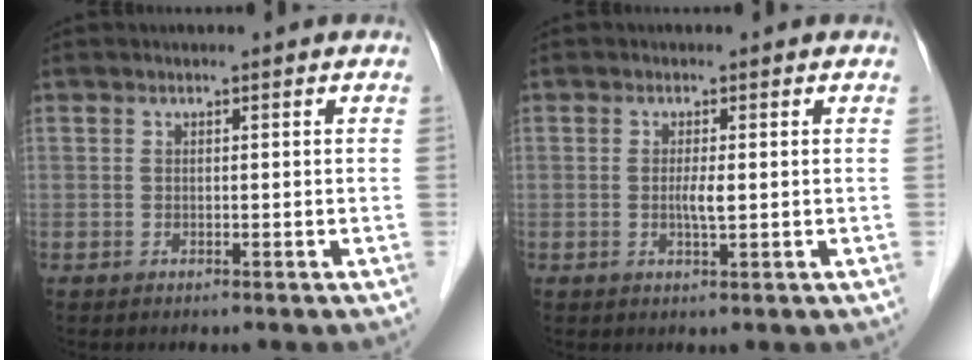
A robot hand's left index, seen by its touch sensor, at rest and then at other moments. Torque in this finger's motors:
{"motor_torque": [0.41, 0.26, 0.08, 0.05]}